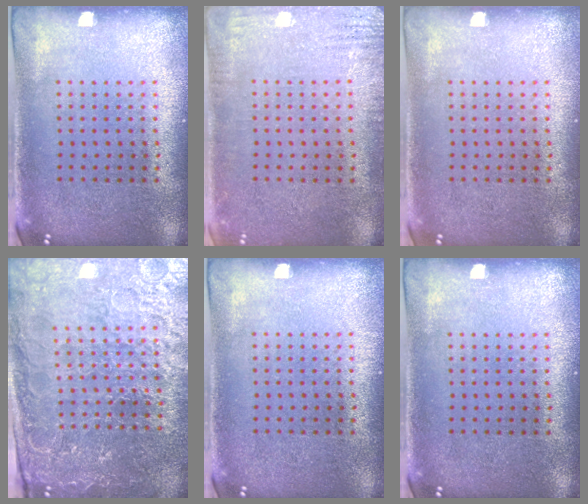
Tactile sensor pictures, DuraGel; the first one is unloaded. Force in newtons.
{"total": 2.5, "press": 2.5, "slide": 0.4}
{"total": 0.0}
{"total": 4.7, "press": 4.4, "slide": 1.5}
{"total": 0.0}
{"total": 0.0}